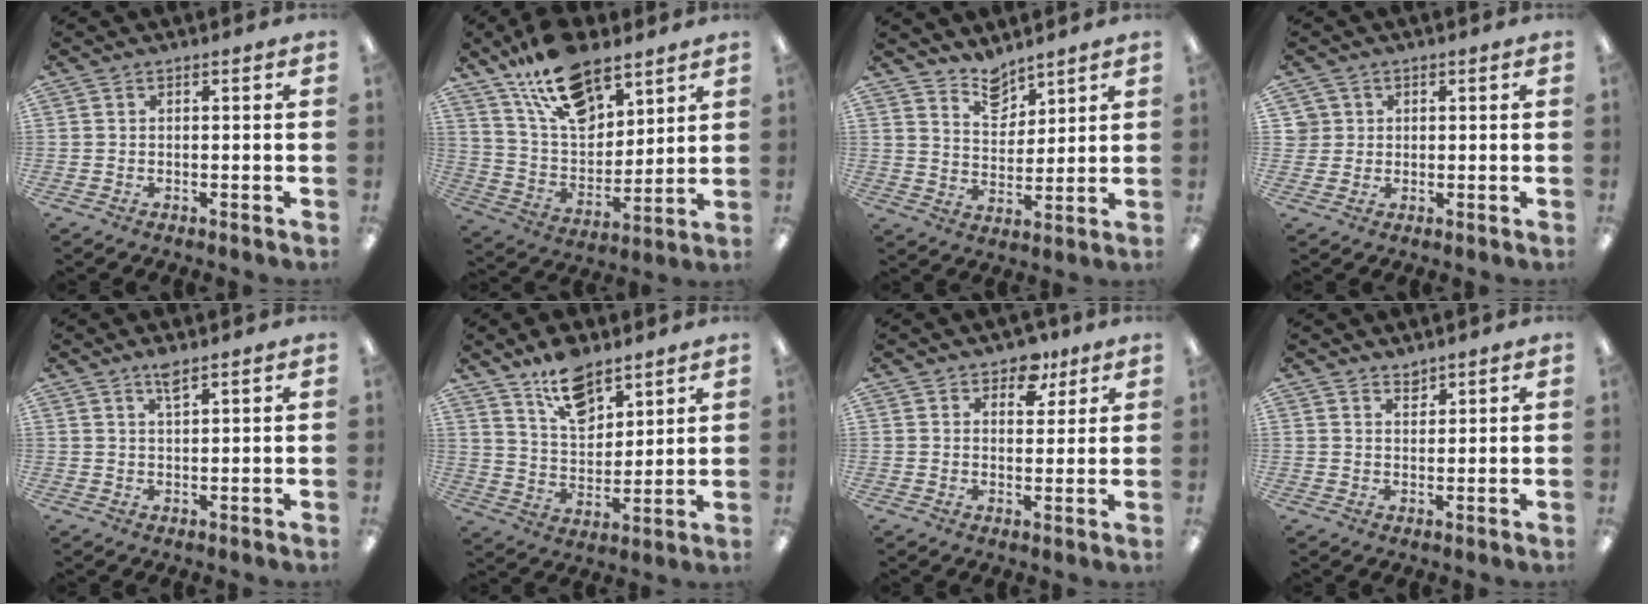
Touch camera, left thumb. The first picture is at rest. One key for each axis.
{"total": 18.2, "fx": 12.6, "fy": 9.0, "fz": 9.5, "tx": -0.172, "ty": -0.063, "tz": 0.227}
{"total": 7.5, "fx": 6.6, "fy": 3.3, "fz": 1.2, "tx": -0.016, "ty": -0.047, "tz": 0.123}
{"total": 3.0, "fx": 0.8, "fy": 2.9, "fz": 0.2, "tx": -0.005, "ty": 0.002, "tz": 0.014}
{"total": 3.0, "fx": 2.3, "fy": 0.4, "fz": 1.9, "tx": -0.043, "ty": 0.002, "tz": 0.041}
{"total": 12.1, "fx": 8.8, "fy": 6.2, "fz": 5.6, "tx": -0.088, "ty": -0.046, "tz": 0.159}
{"total": 6.7, "fx": 4.7, "fy": 4.0, "fz": 2.7, "tx": -0.020, "ty": -0.021, "tz": 0.078}
{"total": 2.1, "fx": 2.0, "fy": 0.7, "fz": 0.2, "tx": 0.002, "ty": -0.012, "tz": 0.037}